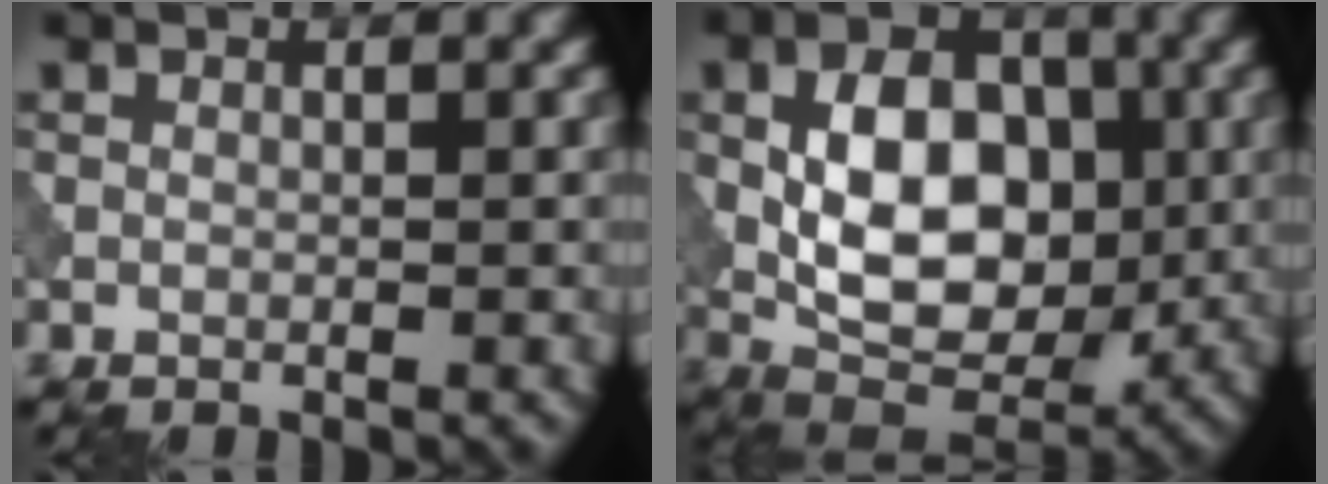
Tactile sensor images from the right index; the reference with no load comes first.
{"total": 9.3, "force": [0.2, 5.9, 7.1], "torque": [-0.121, 0.000, 0.000]}